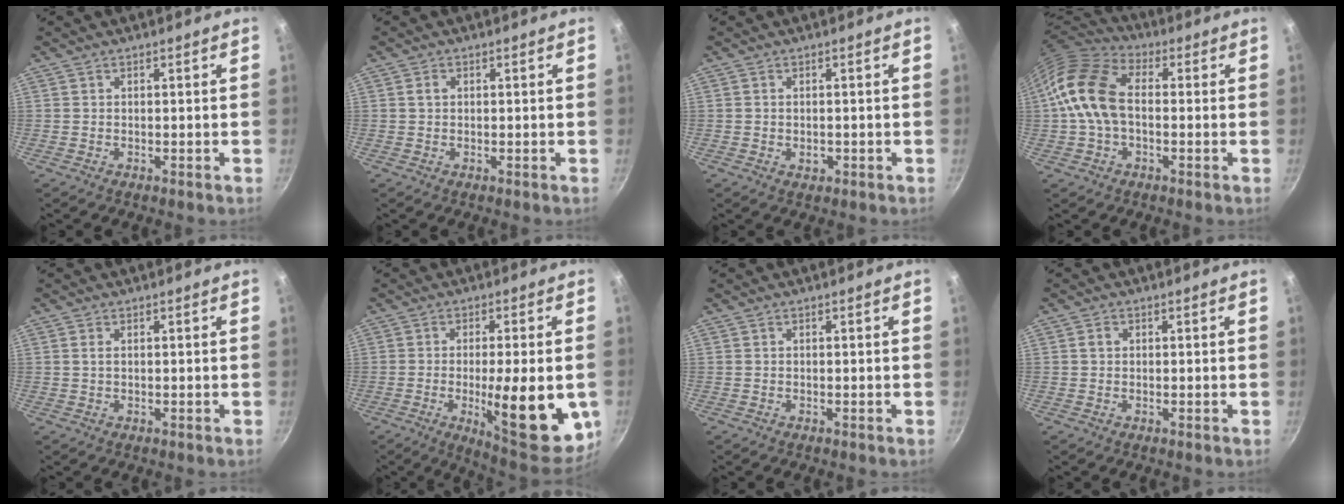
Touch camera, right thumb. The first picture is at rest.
{"total": 1.4, "force": [0.3, 1.0, 0.9], "torque": [-0.013, 0.005, 0.004]}
{"total": 1.6, "force": [-0.4, 1.2, 1.1], "torque": [-0.015, -0.001, -0.005]}
{"total": 13.2, "force": [0.0, 8.5, 10.1], "torque": [-0.180, 0.035, -0.020]}
{"total": 1.2, "force": [0.3, 0.6, 0.9], "torque": [-0.019, 0.001, 0.004]}
{"total": 18.1, "force": [-3.6, 5.4, 16.9], "torque": [-0.207, -0.003, -0.040]}
{"total": 0.0}
{"total": 1.4, "force": [0.3, 1.1, 0.8], "torque": [-0.010, 0.005, 0.004]}